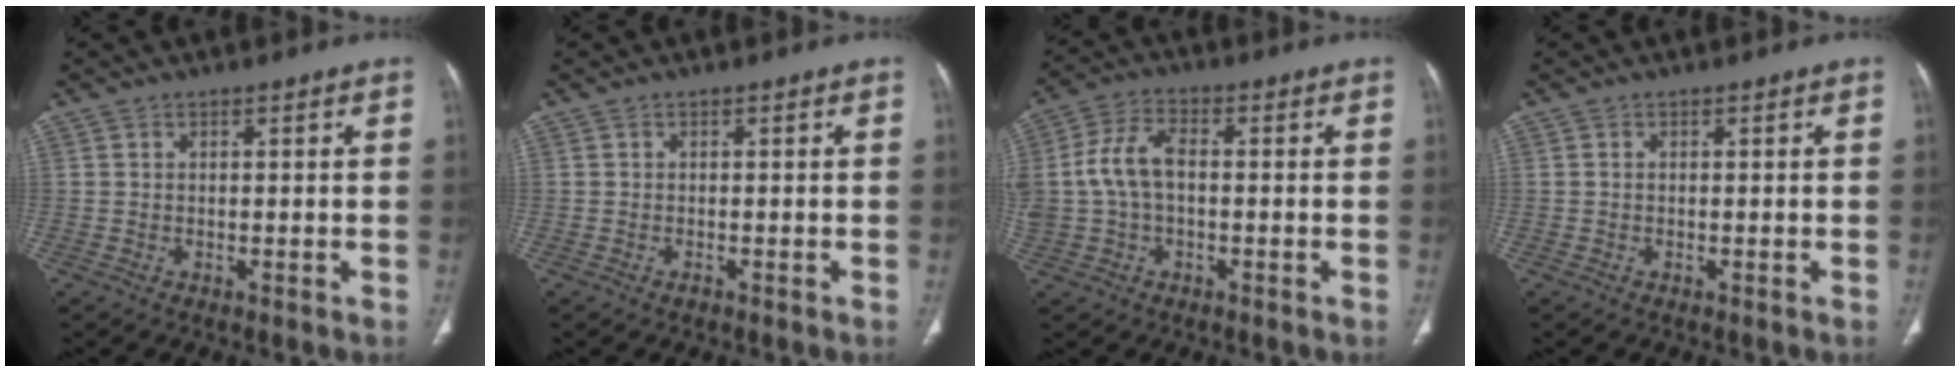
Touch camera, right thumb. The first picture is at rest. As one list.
[{"total": 0.6, "force": [-0.4, 0.3, 0.2], "torque": [-0.004, 0.000, -0.008]}, {"total": 8.8, "force": [0.0, 5.3, 7.1], "torque": [-0.156, 0.025, -0.004]}, {"total": 0.0}]